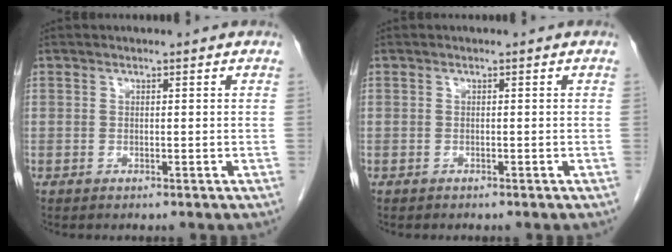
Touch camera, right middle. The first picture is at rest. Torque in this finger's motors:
{"motor_torque": [-0.19, -0.12, -0.02, -0.01]}